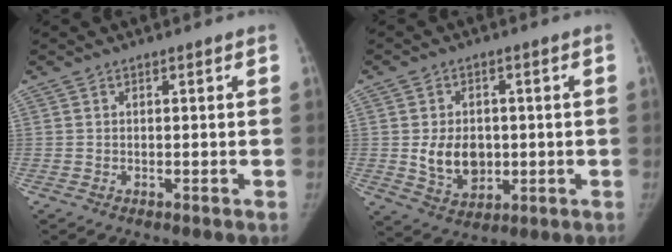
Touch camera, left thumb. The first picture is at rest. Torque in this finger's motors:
{"motor_torque": [0.01, 0.03, 0.10, 0.11, 0.01]}